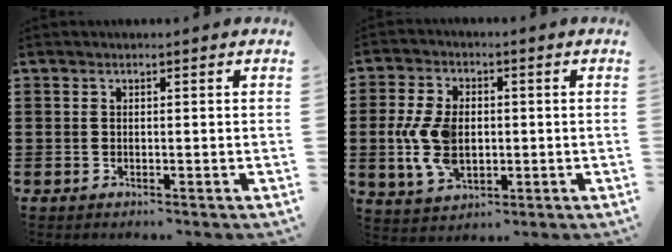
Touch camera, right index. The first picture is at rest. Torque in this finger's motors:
{"motor_torque": [1.61, -0.53, 0.68, 0.21]}